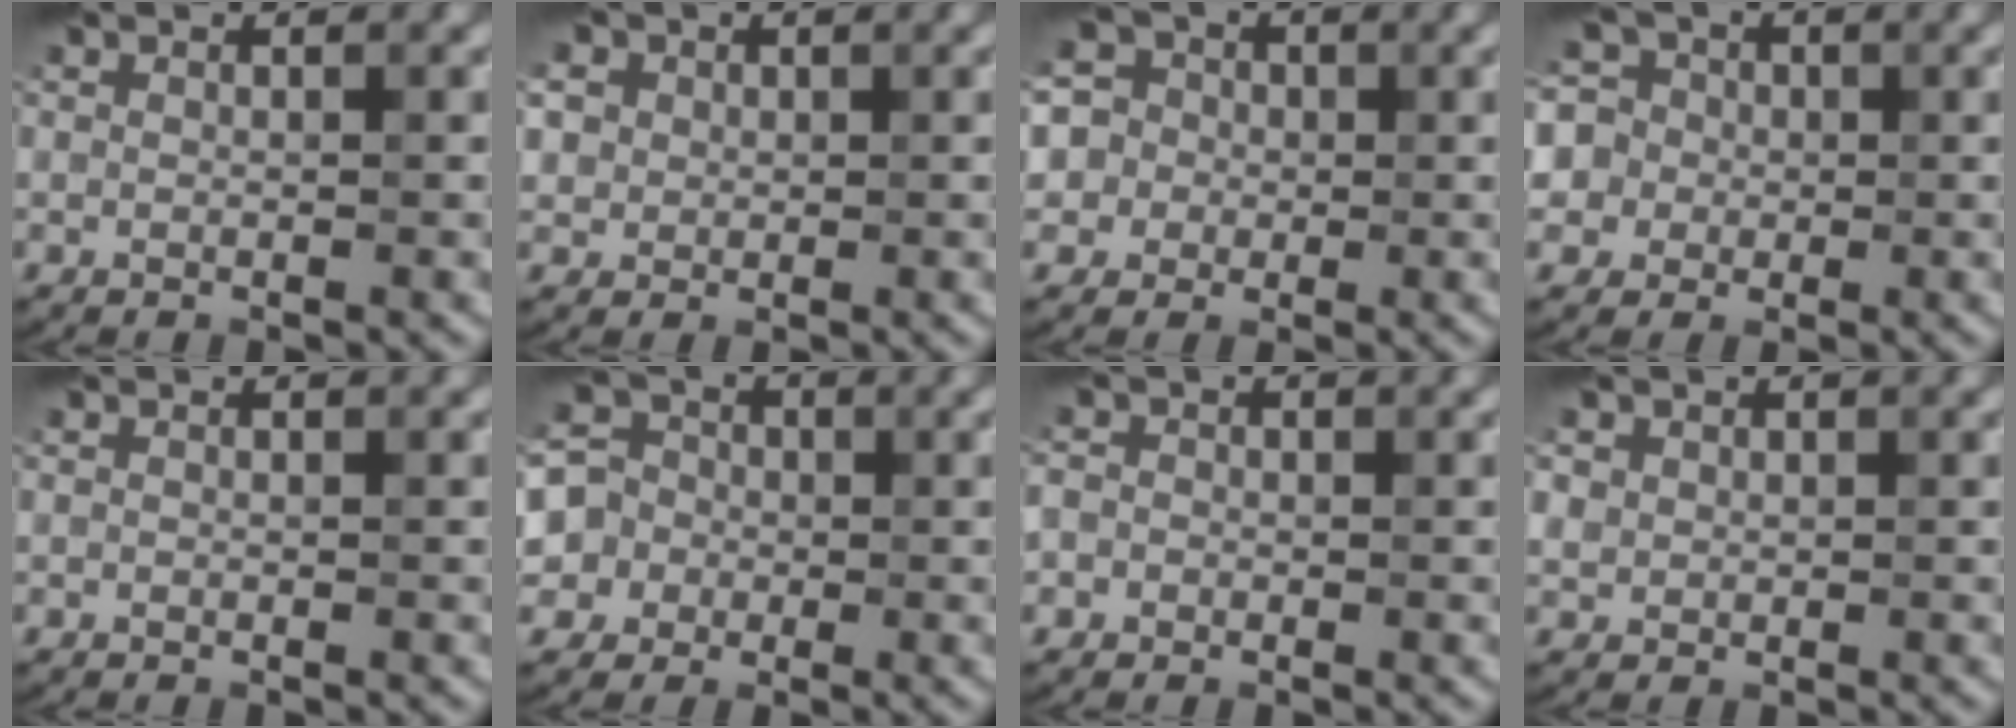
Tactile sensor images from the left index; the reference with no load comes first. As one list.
[{"total": 9.9, "force": [3.7, 8.0, 4.5], "torque": [-0.096, 0.036, 0.027]}, {"total": 7.5, "force": [1.6, 6.8, 2.5], "torque": [-0.059, 0.049, -0.002]}, {"total": 8.6, "force": [2.5, 7.6, 3.3], "torque": [-0.080, 0.051, 0.017]}, {"total": 0.0}, {"total": 5.3, "force": [-0.5, 5.2, 1.1], "torque": [-0.023, 0.027, -0.039]}, {"total": 2.8, "force": [-0.2, 2.6, 0.9], "torque": [0.004, 0.023, -0.036]}, {"total": 2.3, "force": [0.9, 1.9, 0.8], "torque": [-0.016, 0.011, 0.023]}]